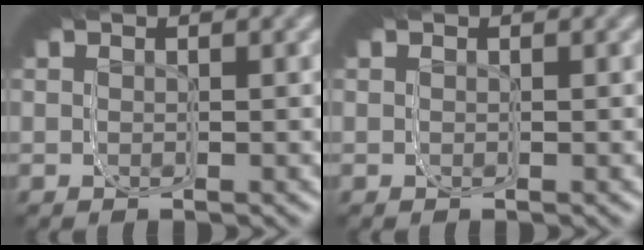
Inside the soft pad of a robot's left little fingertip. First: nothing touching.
{"total": 0.0}